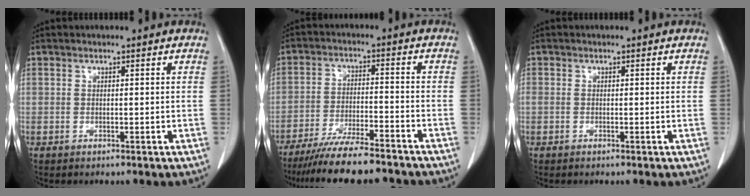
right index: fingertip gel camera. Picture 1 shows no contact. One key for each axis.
{"total": 13.7, "fx": -12.1, "fy": 1.4, "fz": 6.3, "tx": -0.098, "ty": -0.017, "tz": -0.190}
{"total": 0.0}